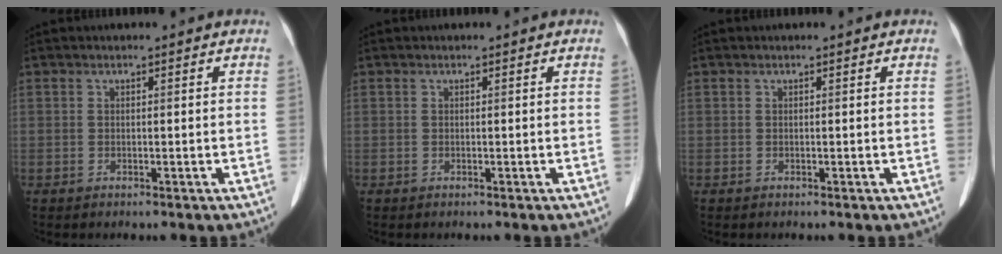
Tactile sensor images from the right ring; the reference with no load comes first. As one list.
[{"total": 0.0}, {"total": 0.0}]